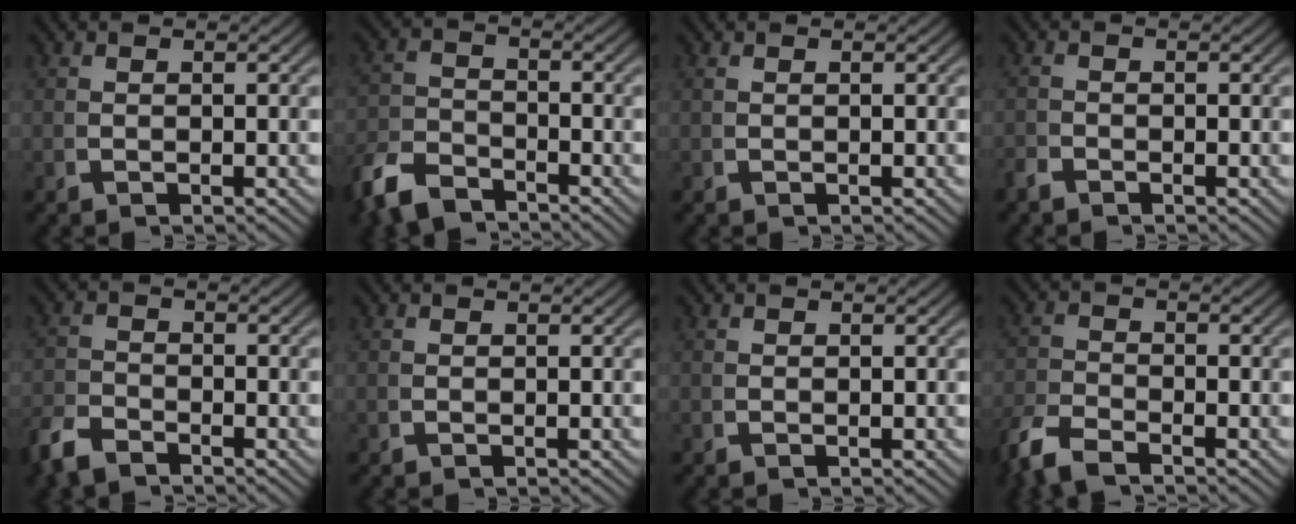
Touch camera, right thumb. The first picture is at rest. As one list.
[{"total": 4.3, "force": [-3.9, 1.5, 1.0], "torque": [-0.014, -0.012, -0.068]}, {"total": 0.0}, {"total": 0.9, "force": [-0.9, 0.0, -0.1], "torque": [0.008, -0.001, -0.020]}, {"total": 2.5, "force": [-2.4, 0.6, 0.4], "torque": [-0.002, -0.004, -0.047]}, {"total": 0.0}, {"total": 0.0}, {"total": 3.0, "force": [-2.7, 0.9, 1.1], "torque": [-0.021, -0.004, -0.053]}]